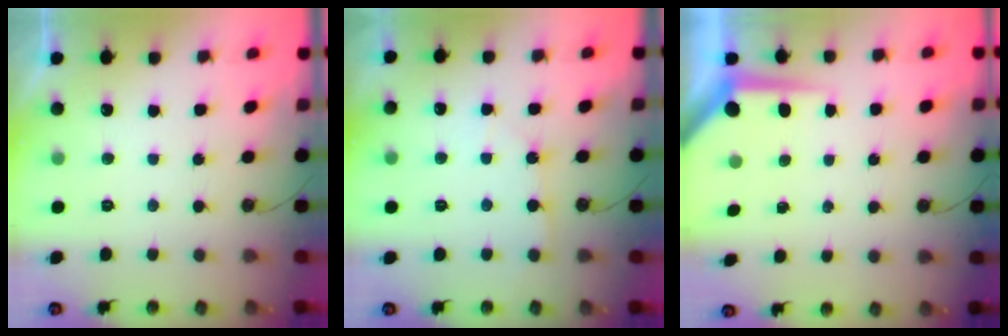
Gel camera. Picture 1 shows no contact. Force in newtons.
{"total": 4.8, "press": 4.8, "slide": 0.6}
{"total": 5.4, "press": 5.4, "slide": 0.1}